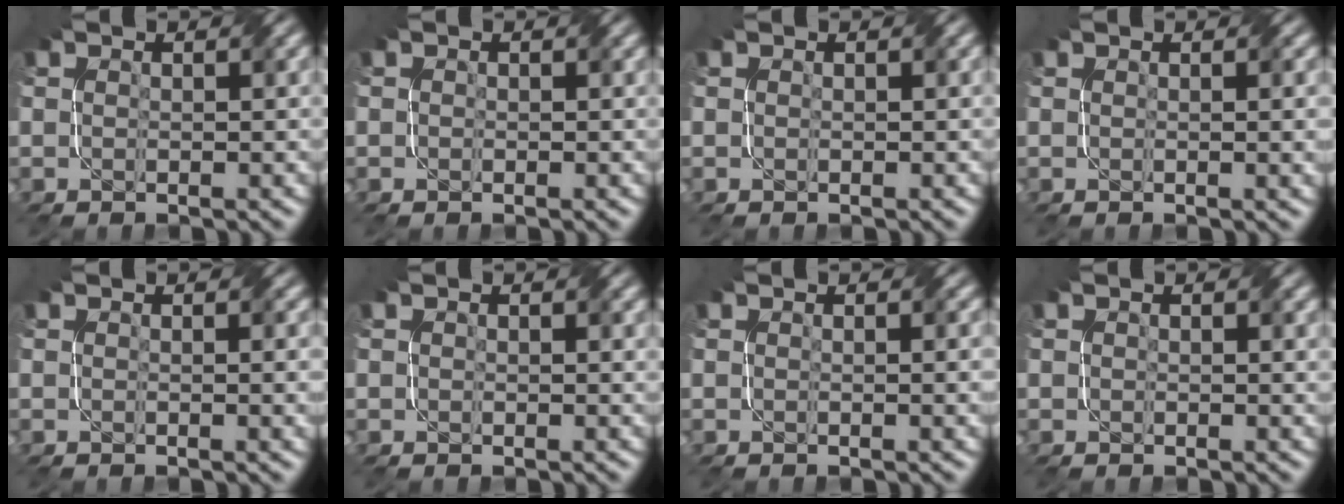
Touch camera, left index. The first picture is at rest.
{"total": 0.5, "force": [0.2, 0.5, 0.2], "torque": [-0.001, -0.002, -0.004]}
{"total": 0.0}
{"total": 1.8, "force": [0.1, 0.4, 1.8], "torque": [-0.016, 0.005, -0.001]}
{"total": 1.7, "force": [0.0, 0.3, 1.6], "torque": [-0.016, 0.002, 0.000]}
{"total": 0.6, "force": [0.4, 0.4, 0.2], "torque": [-0.003, 0.001, 0.005]}
{"total": 1.5, "force": [0.1, 0.3, 1.5], "torque": [-0.015, 0.004, -0.001]}
{"total": 0.8, "force": [0.5, 0.5, 0.4], "torque": [-0.006, 0.001, 0.008]}